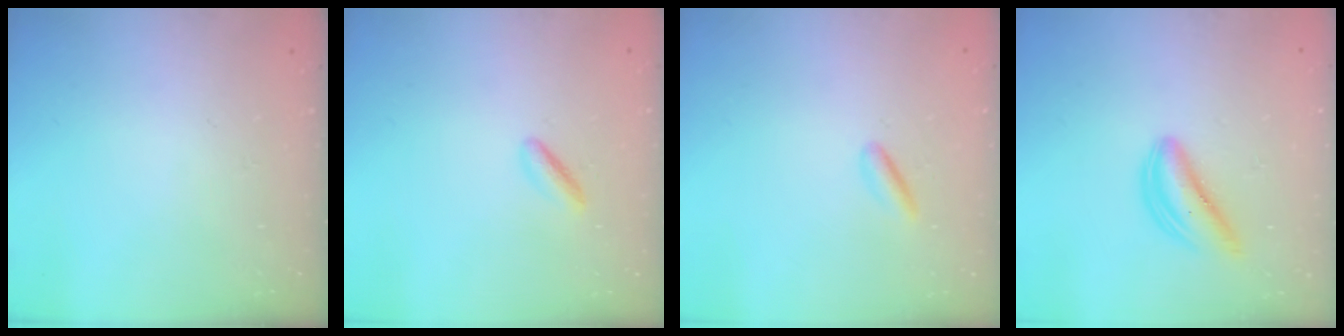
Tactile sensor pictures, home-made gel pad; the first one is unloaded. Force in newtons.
{"total": 3.0, "press": 2.9, "slide": 0.8}
{"total": 2.5, "press": 2.4, "slide": 0.7}
{"total": 5.6, "press": 5.6, "slide": 0.5}